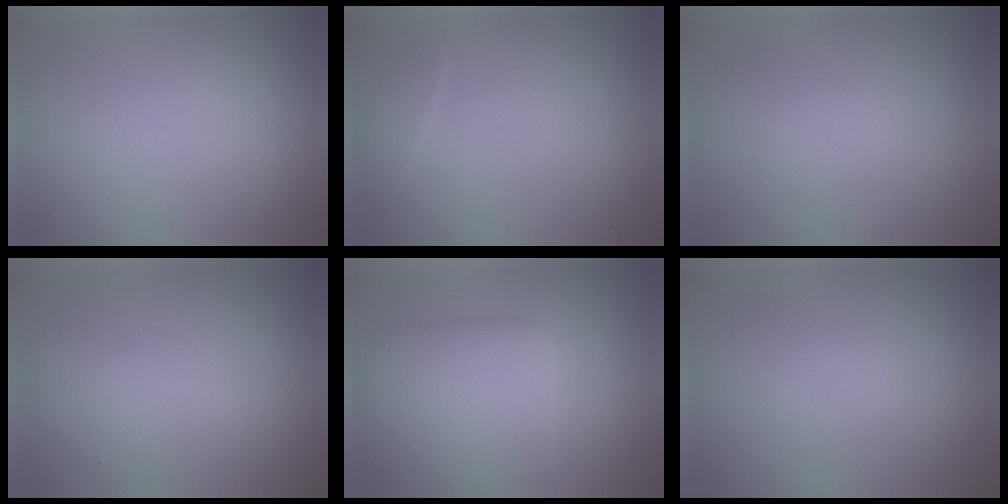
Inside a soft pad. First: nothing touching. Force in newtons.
{"total": 1.4, "press": 1.3, "slide": 0.1}
{"total": 1.8, "press": 1.8, "slide": 0.1}
{"total": 3.3, "press": 3.3, "slide": 0.1}
{"total": 6.6, "press": 6.6, "slide": 0.3}
{"total": 1.8, "press": 1.8, "slide": 0.1}